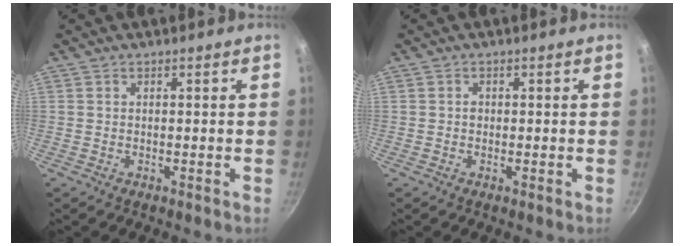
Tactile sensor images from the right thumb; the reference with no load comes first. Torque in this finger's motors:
{"motor_torque": [1.77, 2.63, -0.04, 0.15, 0.11]}